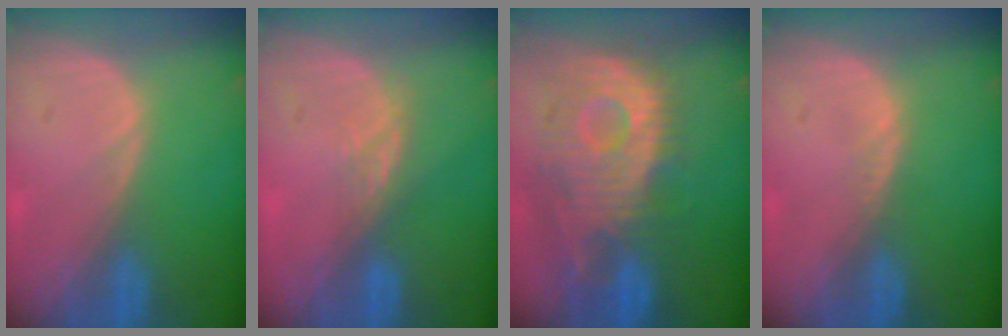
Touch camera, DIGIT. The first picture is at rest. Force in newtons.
{"total": 2.5, "press": 2.1, "slide": 1.4}
{"total": 12.0, "press": 10.7, "slide": 5.5}
{"total": 0.7, "press": 0.6, "slide": 0.3}